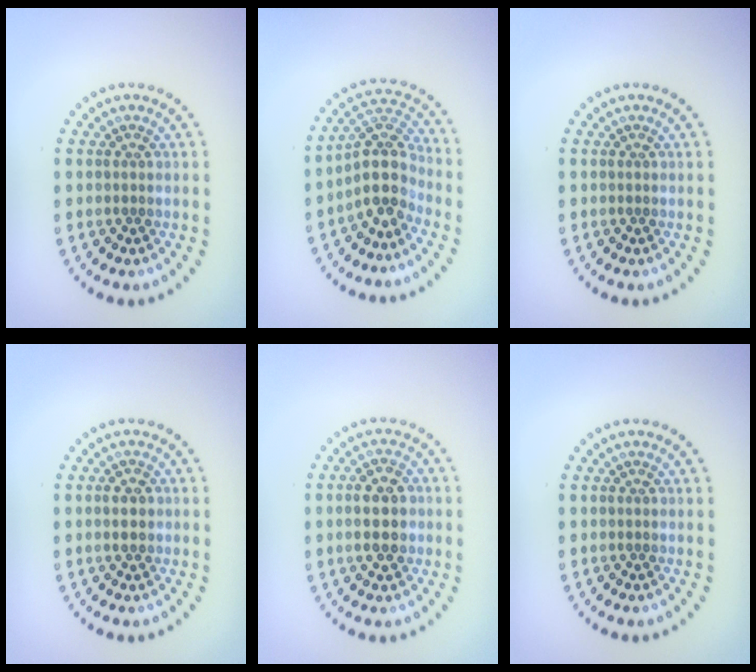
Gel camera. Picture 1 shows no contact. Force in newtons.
{"total": 4.3, "press": 3.4, "slide": 2.5}
{"total": 0.0}
{"total": 2.1, "press": 2.1, "slide": 0.2}
{"total": 3.5, "press": 3.5, "slide": 0.2}
{"total": 0.0}